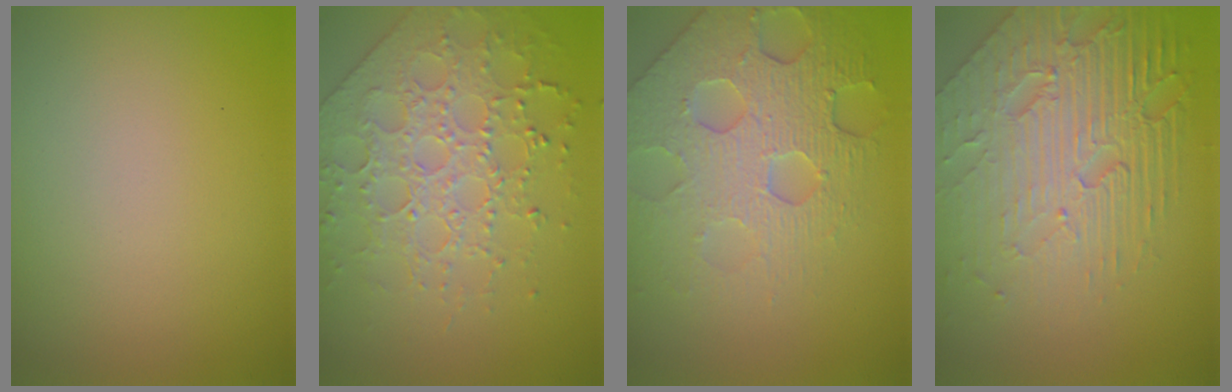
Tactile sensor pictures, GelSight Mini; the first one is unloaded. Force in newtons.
{"total": 4.0, "press": 4.0, "slide": 0.1}
{"total": 6.3, "press": 5.2, "slide": 3.7}
{"total": 8.4, "press": 5.6, "slide": 6.2}